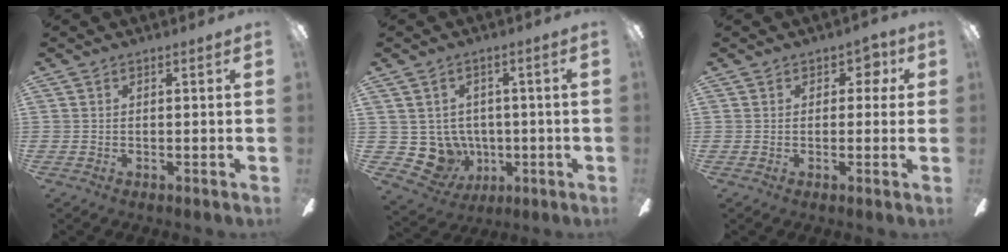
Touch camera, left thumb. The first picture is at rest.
{"total": 7.9, "force": [0.2, 7.7, 1.9], "torque": [-0.077, -0.006, 0.015]}
{"total": 3.6, "force": [1.3, 2.7, 2.0], "torque": [-0.020, 0.004, 0.019]}